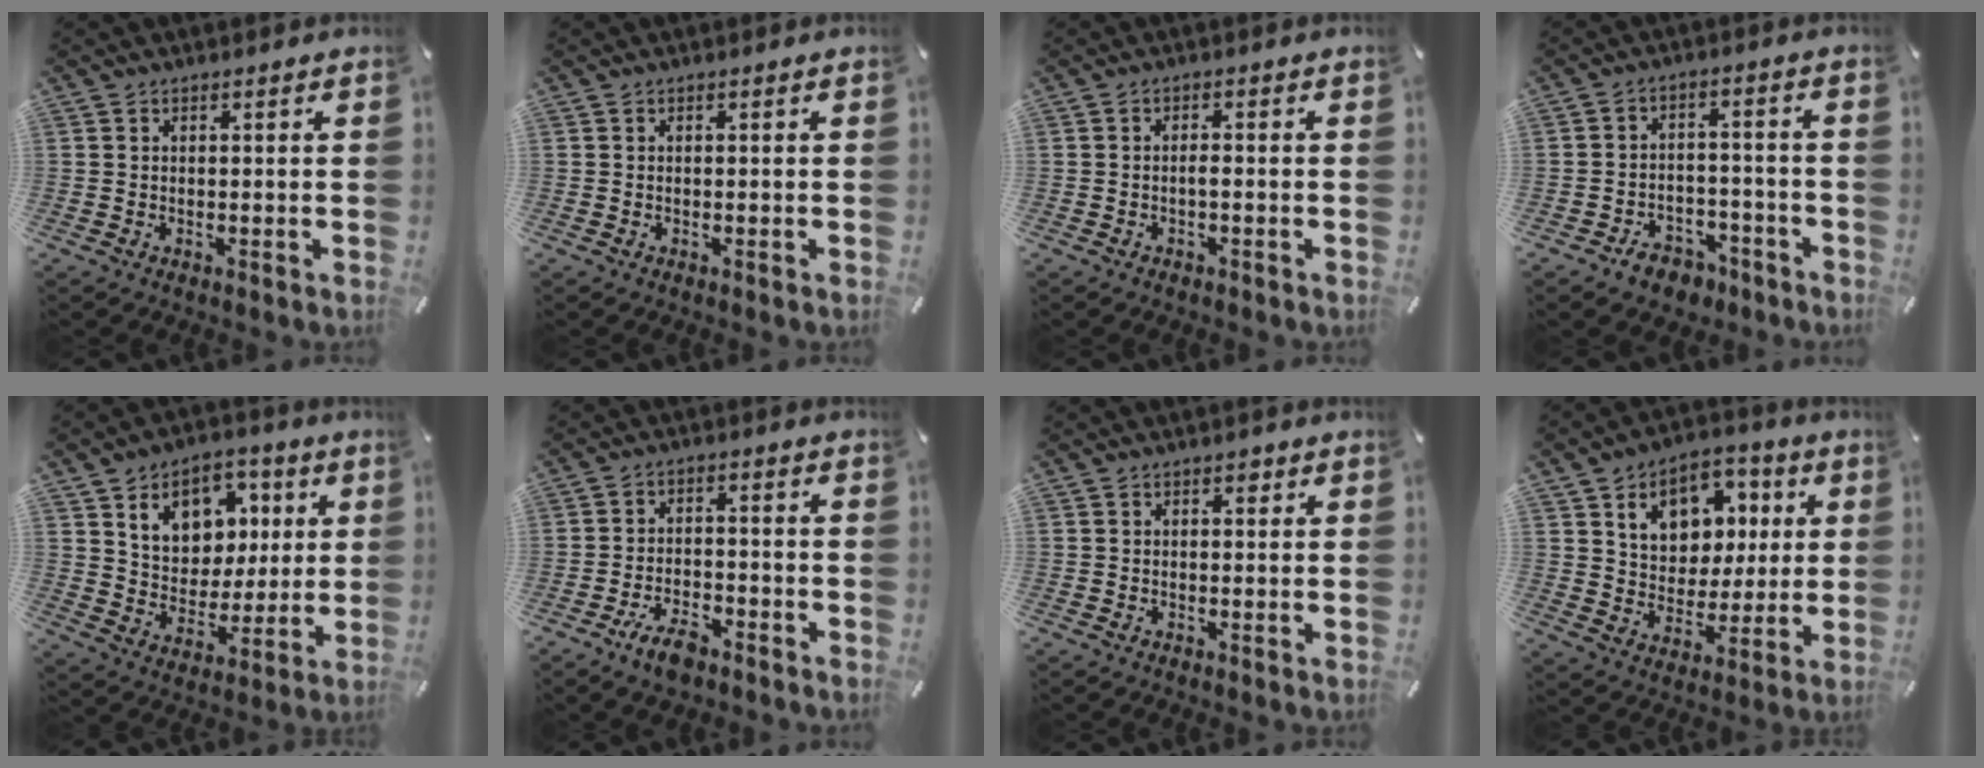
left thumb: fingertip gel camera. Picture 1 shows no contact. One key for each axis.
{"total": 0.0}
{"total": 1.2, "fx": -0.6, "fy": 0.4, "fz": 1.0, "tx": -0.019, "ty": 0.002, "tz": -0.012}
{"total": 6.4, "fx": -4.5, "fy": 4.1, "fz": 1.9, "tx": -0.025, "ty": 0.034, "tz": -0.079}
{"total": 12.2, "fx": 5.1, "fy": 10.3, "fz": 4.2, "tx": -0.071, "ty": -0.028, "tz": 0.098}
{"total": 6.0, "fx": -4.4, "fy": 2.5, "fz": 3.2, "tx": -0.065, "ty": 0.020, "tz": -0.081}
{"total": 1.2, "fx": 0.4, "fy": 0.9, "fz": 0.7, "tx": -0.007, "ty": 0.003, "tz": 0.004}
{"total": 12.2, "fx": 4.5, "fy": 10.4, "fz": 4.8, "tx": -0.075, "ty": -0.021, "tz": 0.085}